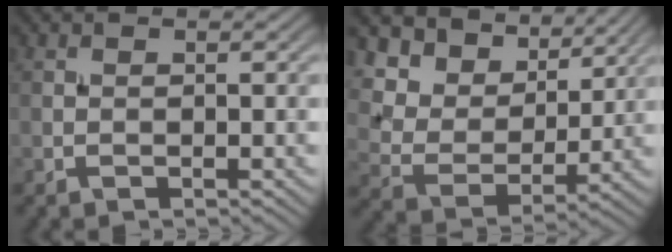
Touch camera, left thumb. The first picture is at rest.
{"total": 11.1, "force": [7.2, 6.6, 5.3], "torque": [-0.150, 0.005, 0.125]}